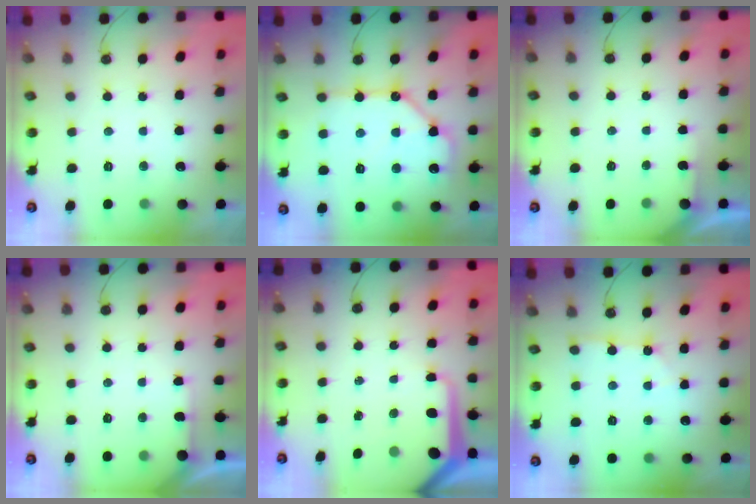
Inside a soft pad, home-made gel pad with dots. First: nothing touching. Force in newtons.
{"total": 12.5, "press": 12.5, "slide": 1.3}
{"total": 1.5, "press": 1.5, "slide": 0.2}
{"total": 2.9, "press": 2.9, "slide": 0.3}
{"total": 8.4, "press": 8.4, "slide": 0.6}
{"total": 2.0, "press": 2.0, "slide": 0.1}